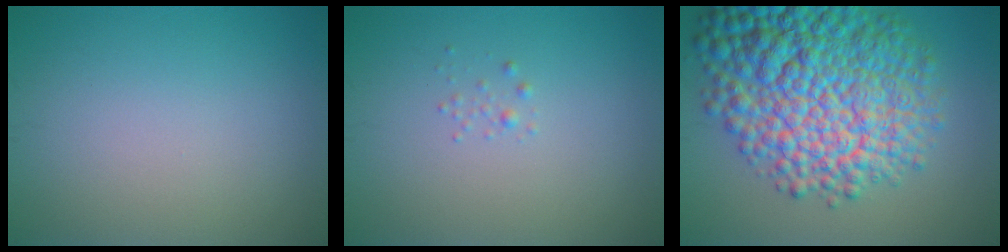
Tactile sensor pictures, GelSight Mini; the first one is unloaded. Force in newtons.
{"total": 0.6, "press": 0.6, "slide": 0.0}
{"total": 14.0, "press": 14.0, "slide": 0.4}